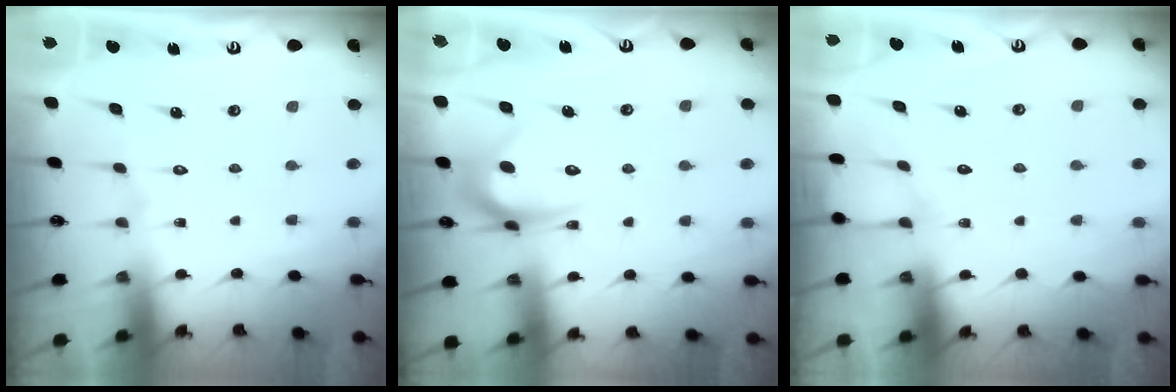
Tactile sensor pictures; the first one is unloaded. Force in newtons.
{"total": 9.4, "press": 9.4, "slide": 0.5}
{"total": 4.2, "press": 4.2, "slide": 0.5}